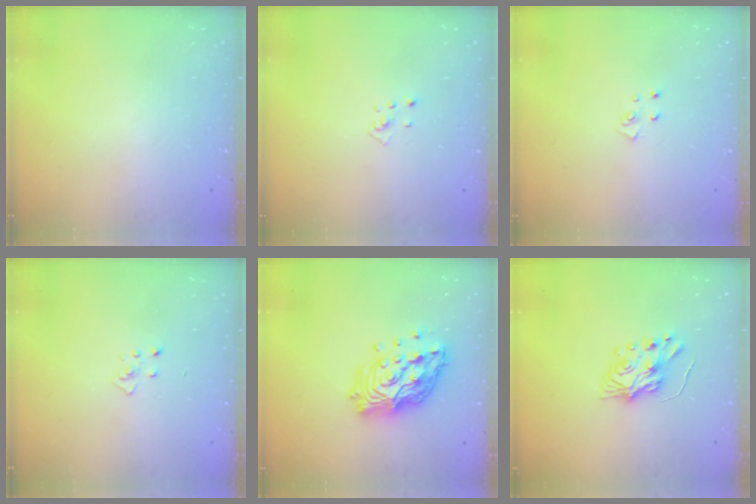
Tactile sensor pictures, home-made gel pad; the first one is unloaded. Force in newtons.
{"total": 2.9, "press": 2.9, "slide": 0.3}
{"total": 3.9, "press": 3.8, "slide": 0.4}
{"total": 3.7, "press": 3.6, "slide": 0.3}
{"total": 17.4, "press": 17.1, "slide": 3.2}
{"total": 7.3, "press": 7.3, "slide": 0.7}